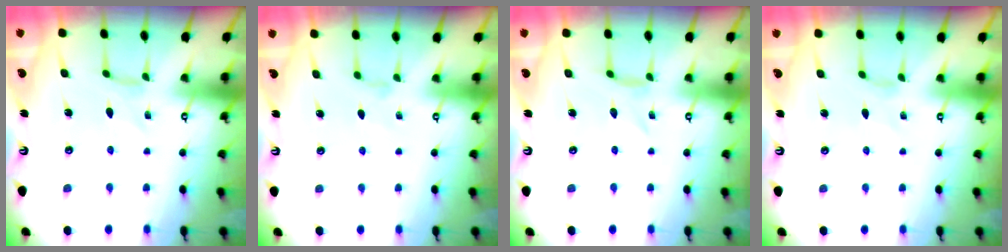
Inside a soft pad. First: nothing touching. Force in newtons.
{"total": 2.1, "press": 2.1, "slide": 0.4}
{"total": 0.0}
{"total": 1.2, "press": 1.2, "slide": 0.3}